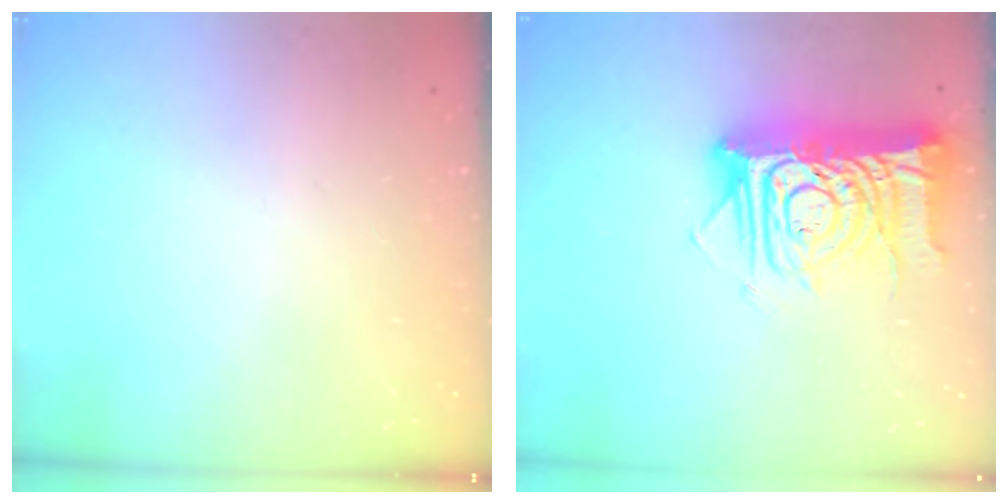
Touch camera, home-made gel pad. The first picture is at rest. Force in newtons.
{"total": 17.4, "press": 17.3, "slide": 2.2}